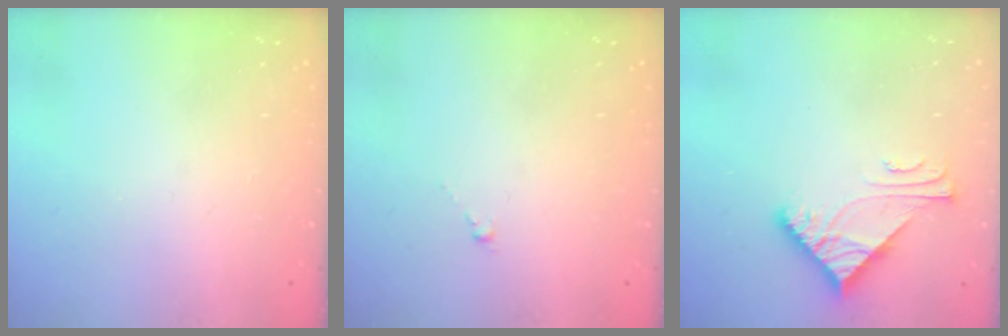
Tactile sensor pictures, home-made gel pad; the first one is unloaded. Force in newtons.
{"total": 0.6, "press": 0.4, "slide": 0.4}
{"total": 5.8, "press": 5.7, "slide": 0.6}